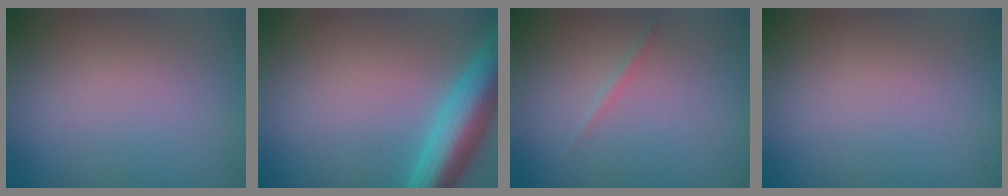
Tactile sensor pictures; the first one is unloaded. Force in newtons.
{"total": 6.8, "press": 6.8, "slide": 0.2}
{"total": 0.6, "press": 0.6, "slide": 0.0}
{"total": 0.0}